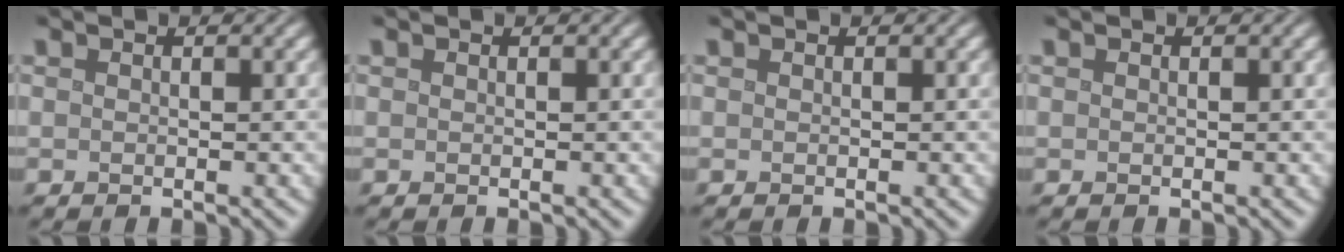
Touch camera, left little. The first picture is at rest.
{"total": 0.0}
{"total": 0.0}
{"total": 0.0}